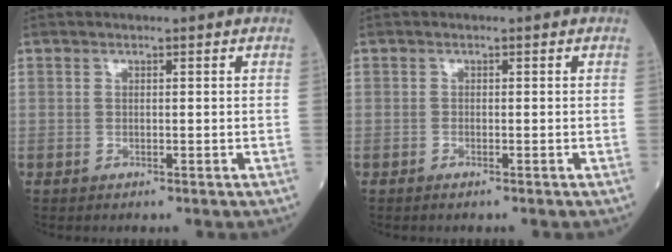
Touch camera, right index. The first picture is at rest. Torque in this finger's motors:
{"motor_torque": [-0.13, -0.05, 0.08, 0.02]}